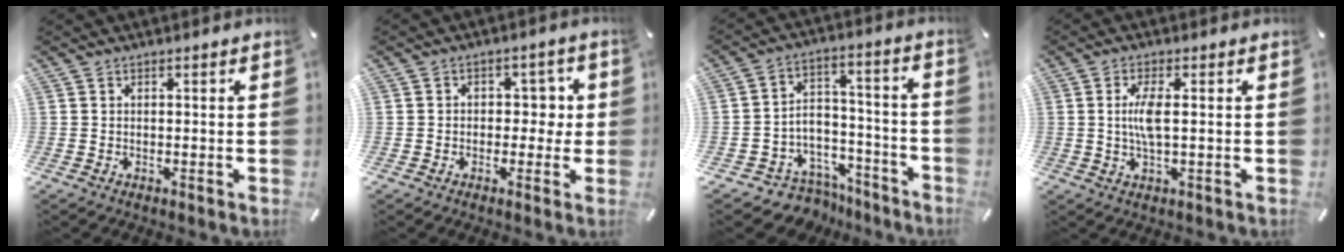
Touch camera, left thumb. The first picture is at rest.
{"total": 3.6, "force": [-0.5, 2.8, 2.2], "torque": [-0.021, 0.004, -0.019]}
{"total": 8.3, "force": [-4.8, 6.7, 0.6], "torque": [-0.003, 0.030, -0.076]}
{"total": 5.9, "force": [0.5, 1.7, 5.6], "torque": [-0.121, -0.005, 0.002]}